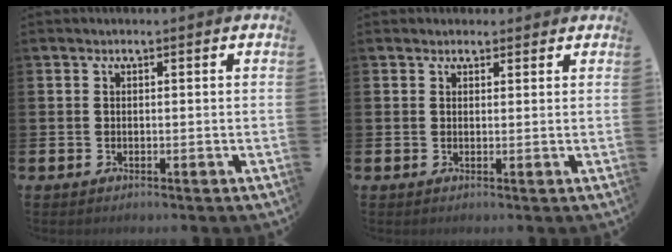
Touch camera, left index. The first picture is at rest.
{"total": 1.7, "force": [1.4, 0.9, 0.0], "torque": [0.004, 0.004, 0.026]}